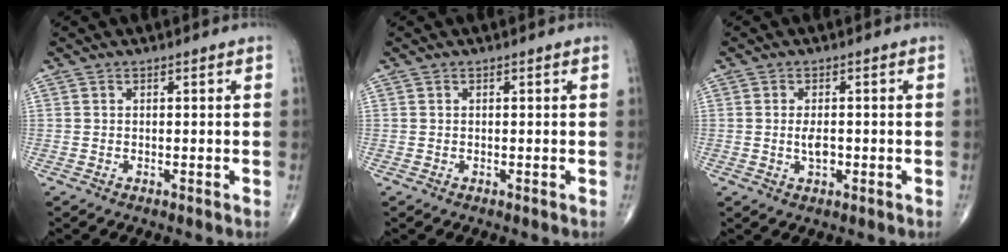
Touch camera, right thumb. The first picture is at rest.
{"total": 0.0}
{"total": 2.9, "force": [-0.3, 1.5, 2.4], "torque": [-0.043, -0.001, -0.004]}